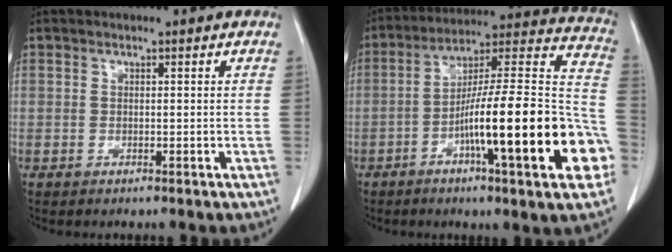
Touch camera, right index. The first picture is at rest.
{"total": 24.3, "force": [-7.9, 2.2, 22.9], "torque": [-0.281, 0.011, -0.120]}